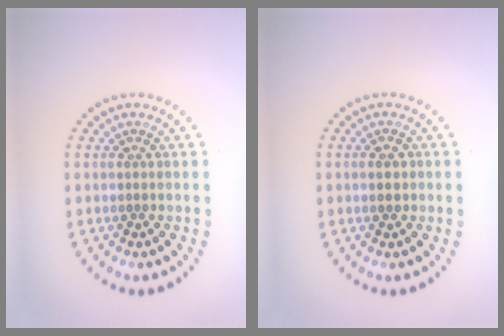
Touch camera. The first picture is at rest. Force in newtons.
{"total": 1.9, "press": 1.9, "slide": 0.2}